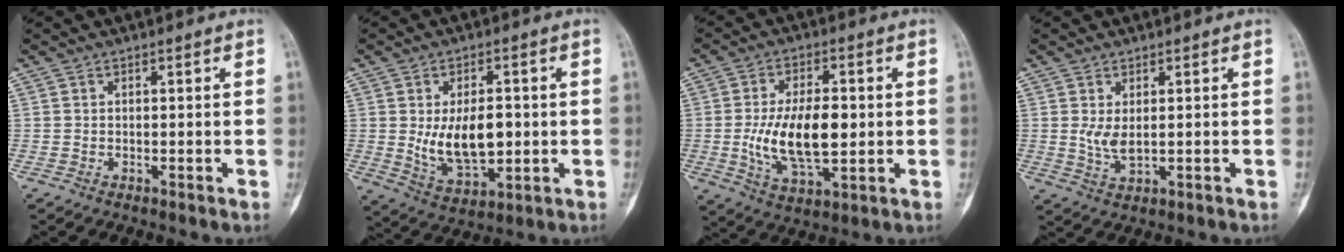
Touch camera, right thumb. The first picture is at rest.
{"total": 11.5, "force": [0.0, 6.4, 9.5], "torque": [-0.144, -0.010, 0.016]}
{"total": 13.9, "force": [-0.5, 6.7, 12.2], "torque": [-0.212, -0.005, -0.002]}
{"total": 3.5, "force": [0.5, 1.4, 3.2], "torque": [-0.069, -0.012, 0.017]}